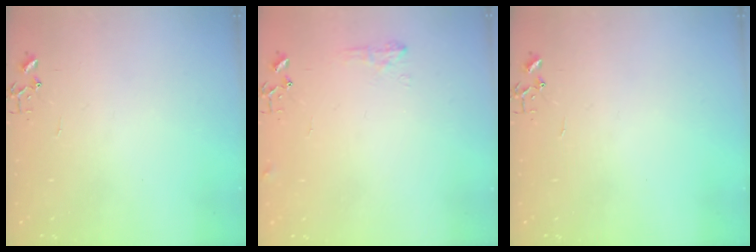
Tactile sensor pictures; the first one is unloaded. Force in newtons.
{"total": 6.4, "press": 6.3, "slide": 0.8}
{"total": 0.0}